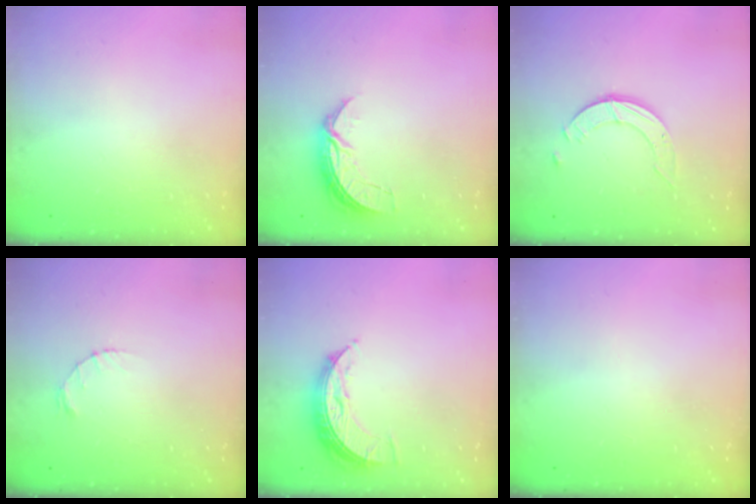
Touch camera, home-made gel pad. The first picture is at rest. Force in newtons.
{"total": 6.9, "press": 6.8, "slide": 0.5}
{"total": 3.5, "press": 3.5, "slide": 0.2}
{"total": 1.2, "press": 1.1, "slide": 0.2}
{"total": 7.8, "press": 7.8, "slide": 0.3}
{"total": 0.0}